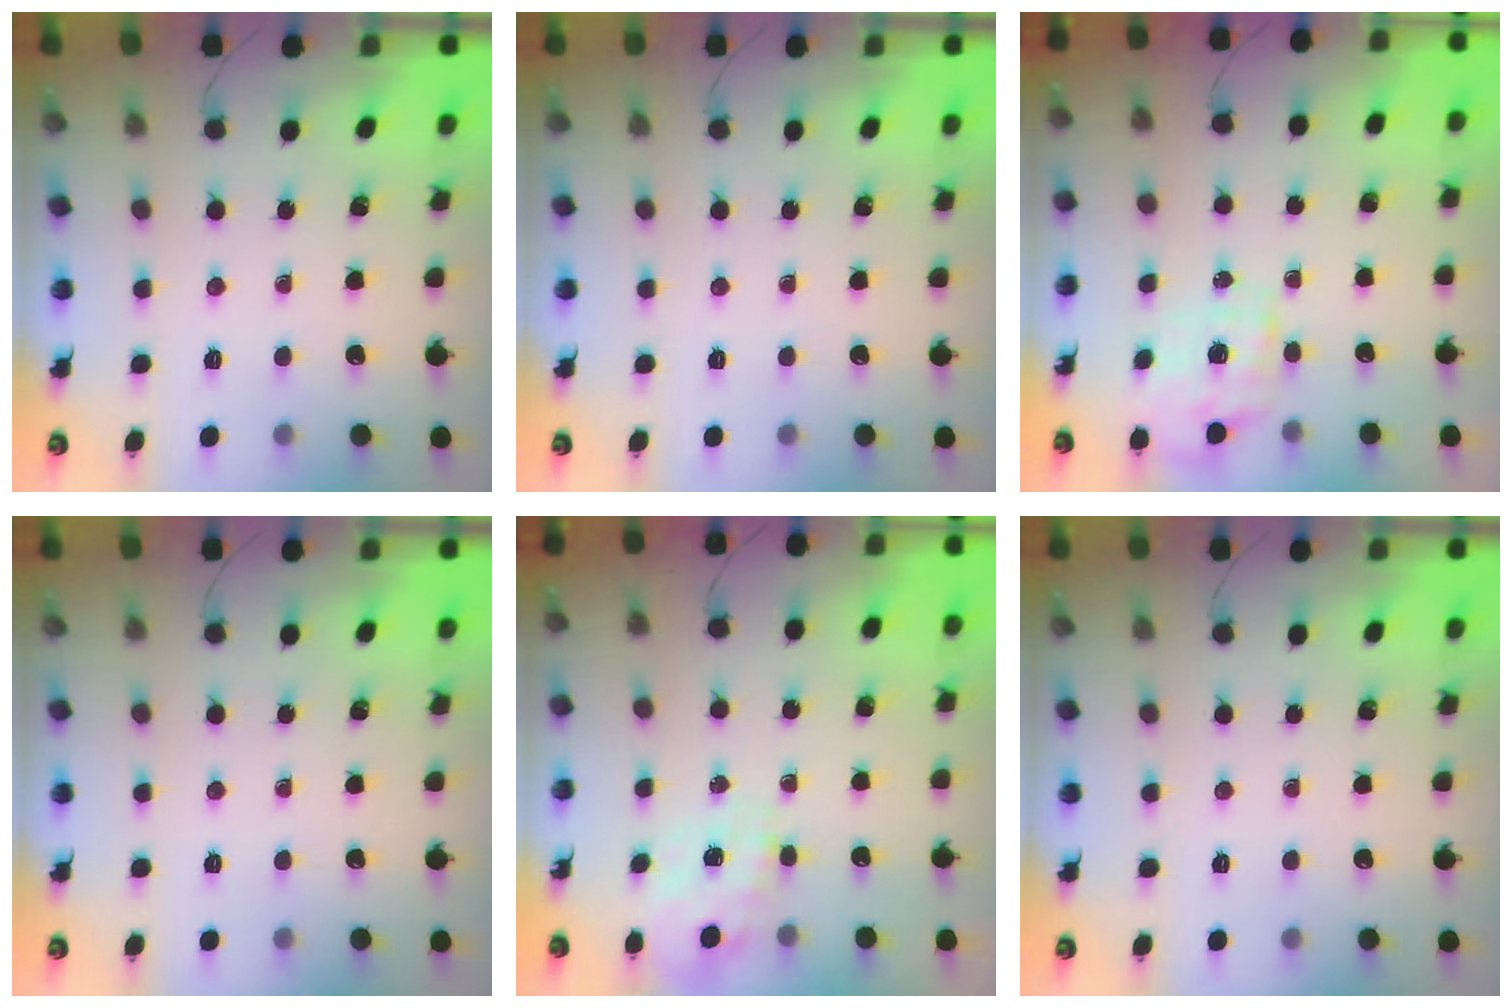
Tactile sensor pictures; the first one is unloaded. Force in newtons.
{"total": 0.0}
{"total": 1.7, "press": 1.6, "slide": 0.6}
{"total": 0.0}
{"total": 0.7, "press": 0.4, "slide": 0.6}
{"total": 0.0}